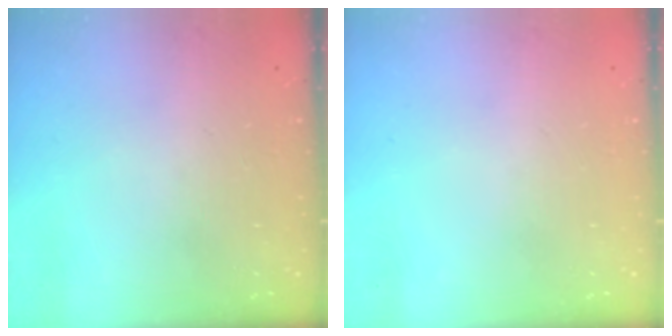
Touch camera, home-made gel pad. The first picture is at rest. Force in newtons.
{"total": 0.0}